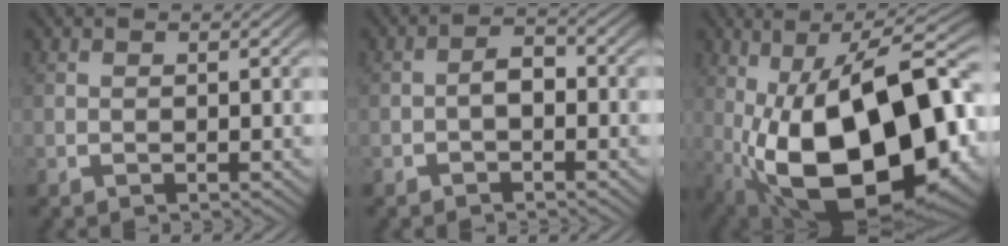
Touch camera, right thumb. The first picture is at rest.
{"total": 2.3, "force": [-0.8, 1.5, 1.5], "torque": [-0.028, -0.003, -0.014]}
{"total": 22.8, "force": [-3.2, 13.1, 18.4], "torque": [-0.325, -0.069, 0.003]}